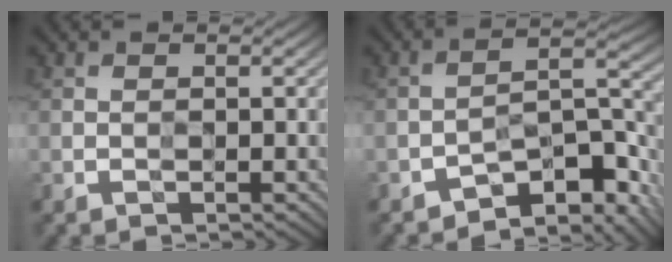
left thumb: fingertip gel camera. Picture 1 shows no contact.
{"total": 10.2, "force": [-7.5, 3.1, 6.3], "torque": [-0.077, 0.003, -0.127]}